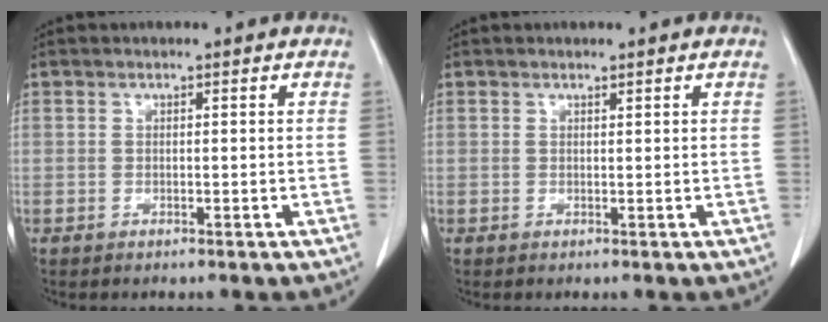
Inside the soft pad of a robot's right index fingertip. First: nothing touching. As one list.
[{"total": 0.0}]